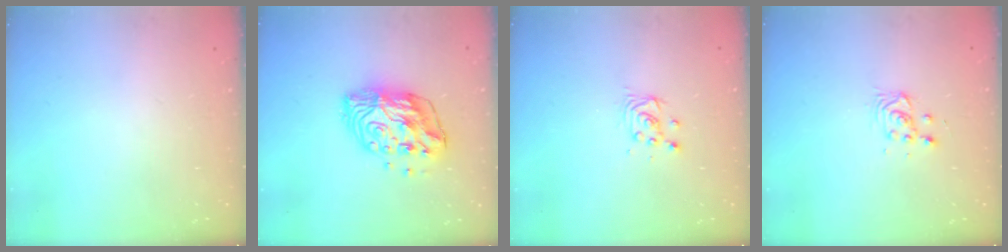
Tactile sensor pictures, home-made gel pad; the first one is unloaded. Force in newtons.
{"total": 13.2, "press": 13.2, "slide": 1.1}
{"total": 3.4, "press": 3.4, "slide": 0.4}
{"total": 3.2, "press": 3.2, "slide": 0.2}